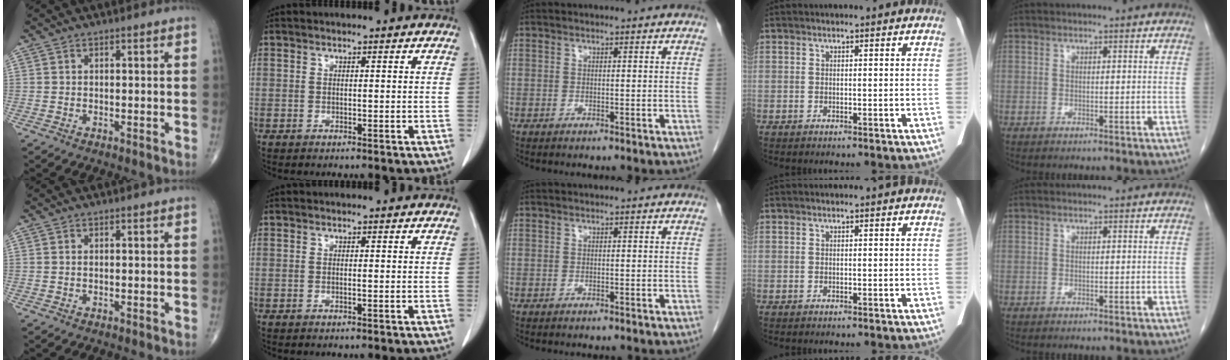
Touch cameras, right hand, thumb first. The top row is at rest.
{}